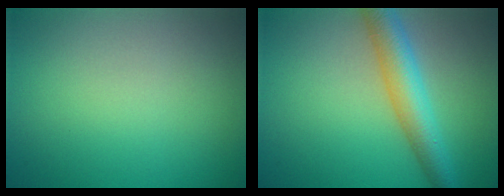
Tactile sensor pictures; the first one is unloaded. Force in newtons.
{"total": 5.1, "press": 5.1, "slide": 0.1}